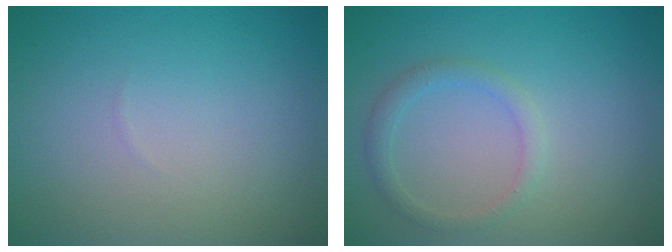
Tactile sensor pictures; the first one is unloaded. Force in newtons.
{"total": 1.7, "press": 1.7, "slide": 0.2}